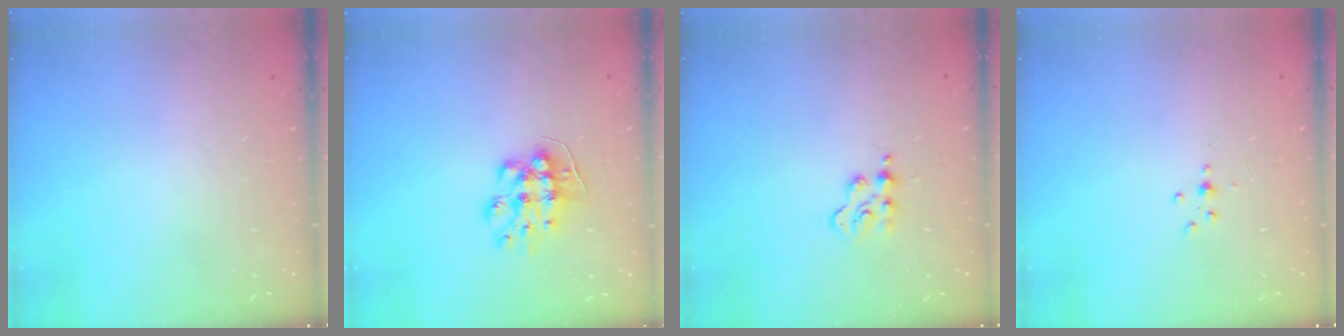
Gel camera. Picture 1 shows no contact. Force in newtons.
{"total": 8.7, "press": 8.7, "slide": 0.4}
{"total": 3.2, "press": 3.2, "slide": 0.4}
{"total": 4.3, "press": 4.0, "slide": 1.7}